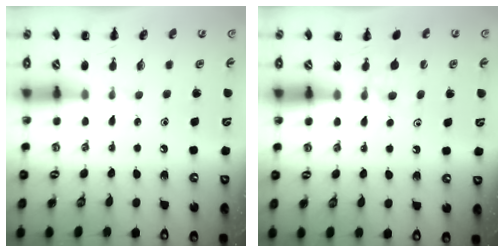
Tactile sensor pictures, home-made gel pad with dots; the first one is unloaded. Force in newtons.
{"total": 5.7, "press": 5.5, "slide": 1.7}